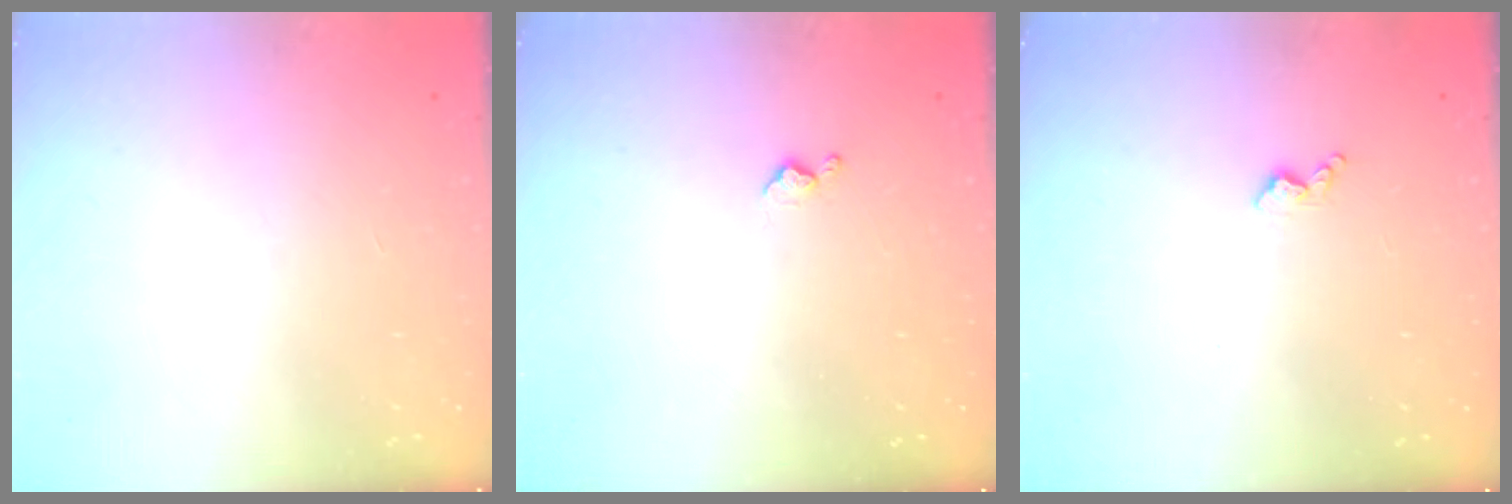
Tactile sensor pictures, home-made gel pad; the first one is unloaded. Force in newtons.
{"total": 3.4, "press": 3.3, "slide": 0.6}
{"total": 3.4, "press": 3.3, "slide": 0.7}